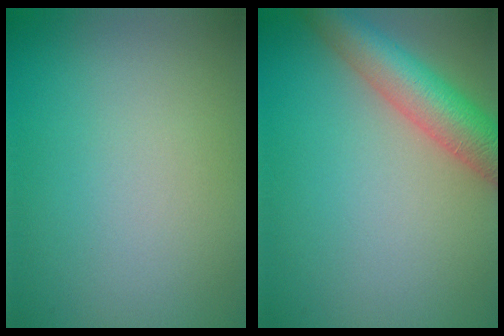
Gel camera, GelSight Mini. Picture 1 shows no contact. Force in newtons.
{"total": 6.5, "press": 6.5, "slide": 0.3}